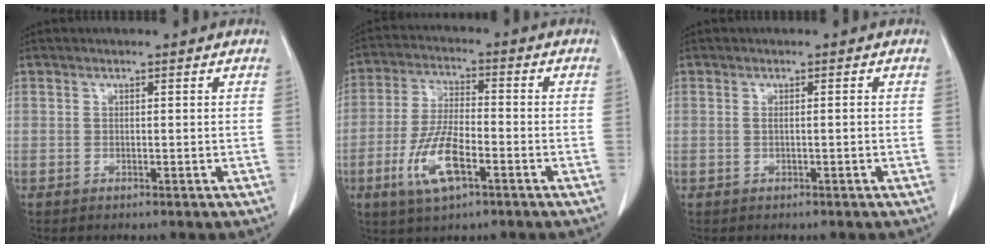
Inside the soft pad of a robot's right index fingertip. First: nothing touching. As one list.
[{"total": 9.7, "force": [-4.2, 2.7, 8.3], "torque": [-0.177, -0.008, -0.076]}, {"total": 1.0, "force": [-0.1, 0.1, 1.0], "torque": [-0.017, 0.001, 0.002]}]